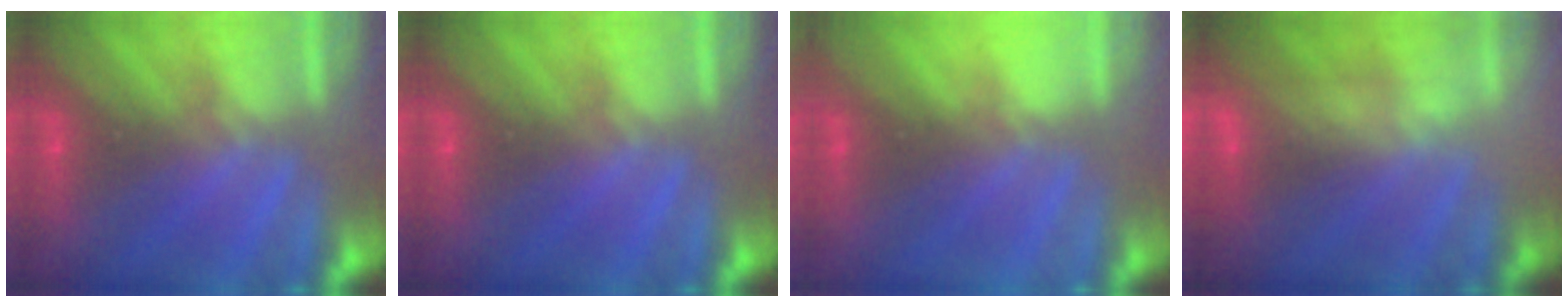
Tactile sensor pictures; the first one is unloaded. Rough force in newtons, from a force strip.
{"total": 0.0}
{"total": 2.3}
{"total": 2.5}